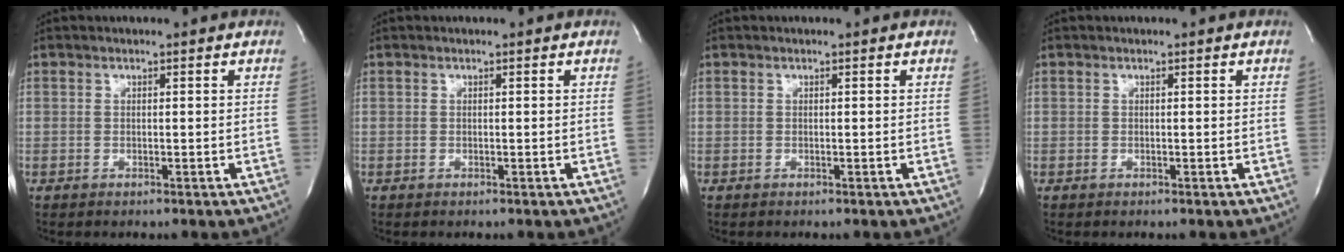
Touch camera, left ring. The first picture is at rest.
{"total": 0.0}
{"total": 0.0}
{"total": 0.0}